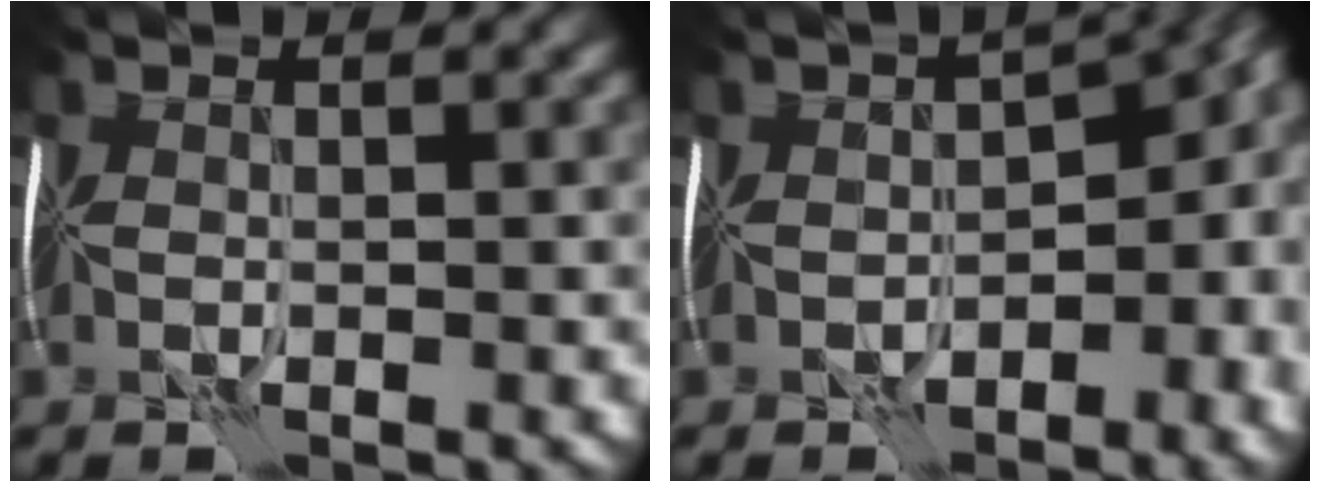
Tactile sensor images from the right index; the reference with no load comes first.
{"total": 12.8, "force": [-2.9, 7.5, 10.0], "torque": [-0.086, -0.022, -0.015]}